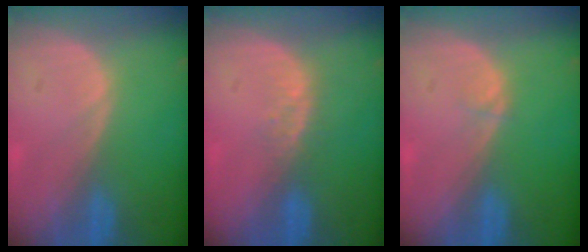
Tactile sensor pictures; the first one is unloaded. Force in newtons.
{"total": 2.9, "press": 2.3, "slide": 1.8}
{"total": 0.5, "press": 0.5, "slide": 0.1}